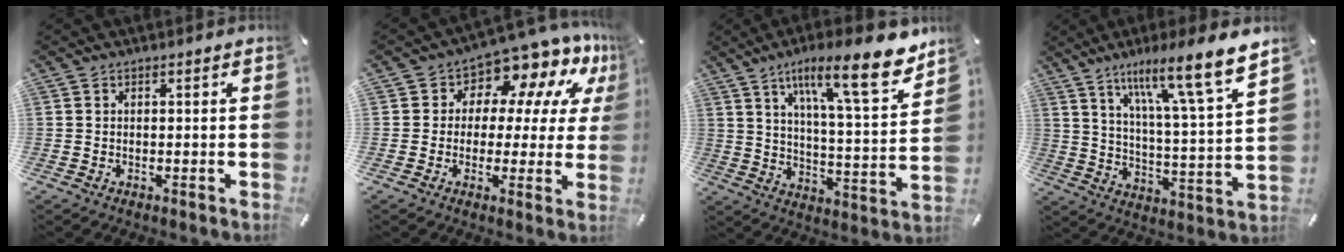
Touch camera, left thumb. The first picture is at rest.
{"total": 8.9, "force": [6.4, 5.4, 3.0], "torque": [-0.056, -0.062, 0.111]}
{"total": 18.5, "force": [11.6, 4.4, 13.6], "torque": [-0.204, -0.066, 0.178]}
{"total": 16.2, "force": [11.4, 2.4, 11.3], "torque": [-0.182, -0.075, 0.176]}